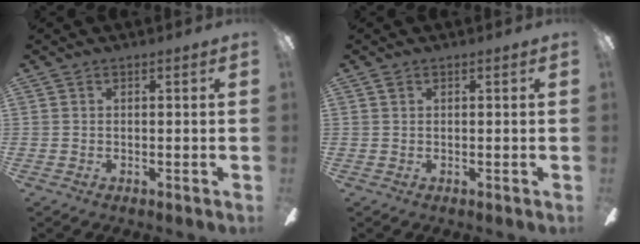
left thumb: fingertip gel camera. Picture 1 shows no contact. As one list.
[{"total": 0.5, "force": [0.3, 0.3, 0.3], "torque": [-0.006, 0.003, 0.005]}]